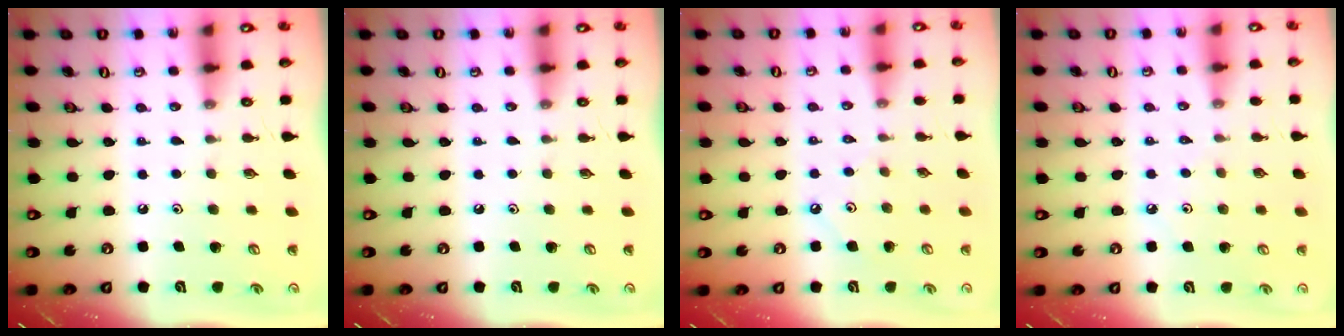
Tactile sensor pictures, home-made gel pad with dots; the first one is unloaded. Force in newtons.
{"total": 0.0}
{"total": 2.7, "press": 2.7, "slide": 0.2}
{"total": 2.7, "press": 2.6, "slide": 0.5}